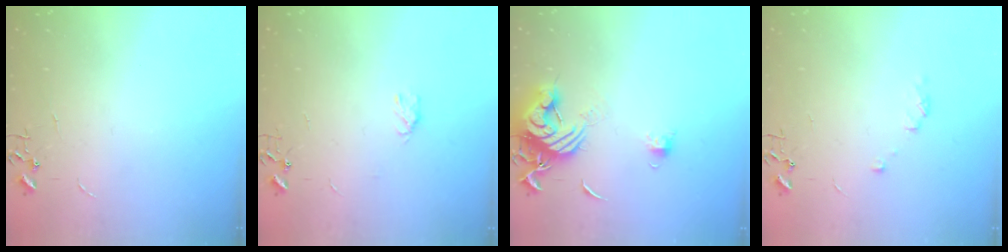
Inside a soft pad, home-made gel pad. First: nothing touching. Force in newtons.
{"total": 2.5, "press": 2.5, "slide": 0.5}
{"total": 12.3, "press": 12.3, "slide": 1.3}
{"total": 4.9, "press": 4.8, "slide": 0.6}